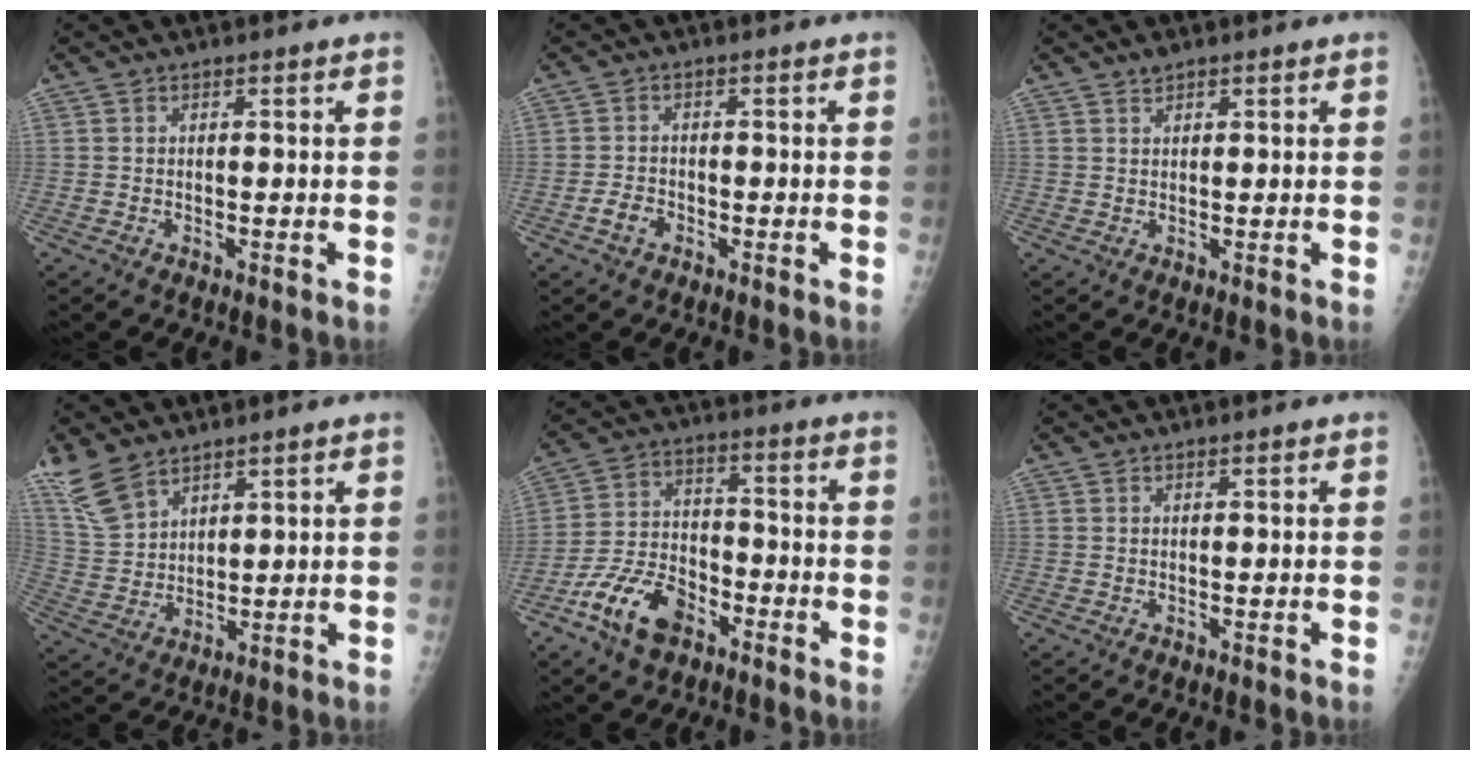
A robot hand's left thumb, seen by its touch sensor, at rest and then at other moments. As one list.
[{"total": 2.7, "force": [-1.5, 1.8, 1.2], "torque": [-0.017, 0.010, -0.026]}, {"total": 1.1, "force": [0.9, 0.6, 0.4], "torque": [0.001, -0.005, 0.016]}, {"total": 8.5, "force": [6.4, 4.3, 3.5], "torque": [-0.065, -0.022, 0.145]}, {"total": 11.9, "force": [-6.9, 7.0, 6.7], "torque": [-0.113, 0.041, -0.130]}, {"total": 0.0}]